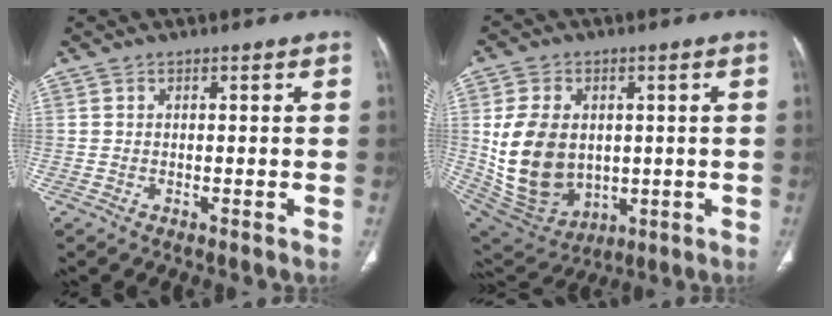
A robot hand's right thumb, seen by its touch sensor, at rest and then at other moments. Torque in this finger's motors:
{"motor_torque": [-0.42, 1.29, 0.90, 0.82, 0.42]}